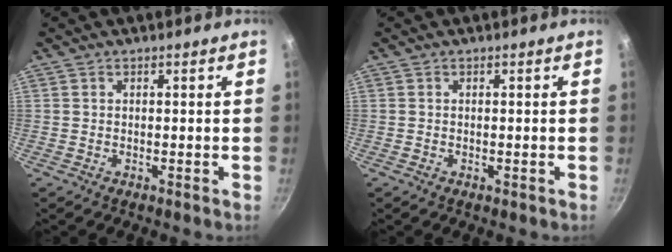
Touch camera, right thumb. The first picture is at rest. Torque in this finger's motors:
{"motor_torque": [0.80, 0.65, -0.05, -0.16, -0.01]}